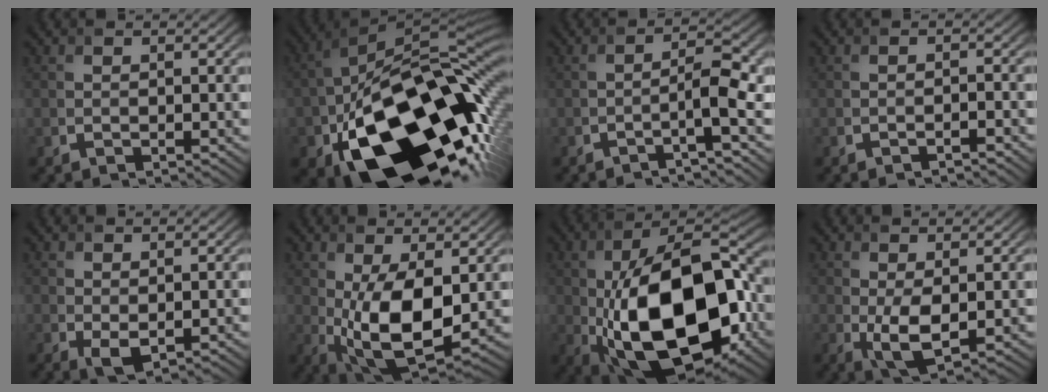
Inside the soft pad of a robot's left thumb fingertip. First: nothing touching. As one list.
[{"total": 21.4, "force": [-8.7, 12.8, 14.7], "torque": [-0.263, -0.053, -0.120]}, {"total": 2.9, "force": [-1.4, 0.1, 2.5], "torque": [-0.039, 0.016, -0.039]}, {"total": 0.9, "force": [-0.8, 0.0, 0.3], "torque": [-0.001, 0.007, -0.019]}, {"total": 1.6, "force": [0.1, 0.9, 1.4], "torque": [-0.034, -0.007, 0.008]}, {"total": 9.8, "force": [-0.2, 4.6, 8.6], "torque": [-0.176, -0.012, 0.004]}, {"total": 18.8, "force": [-3.1, 10.1, 15.5], "torque": [-0.278, -0.009, -0.058]}, {"total": 4.2, "force": [-0.1, 1.8, 3.8], "torque": [-0.083, -0.007, 0.003]}]